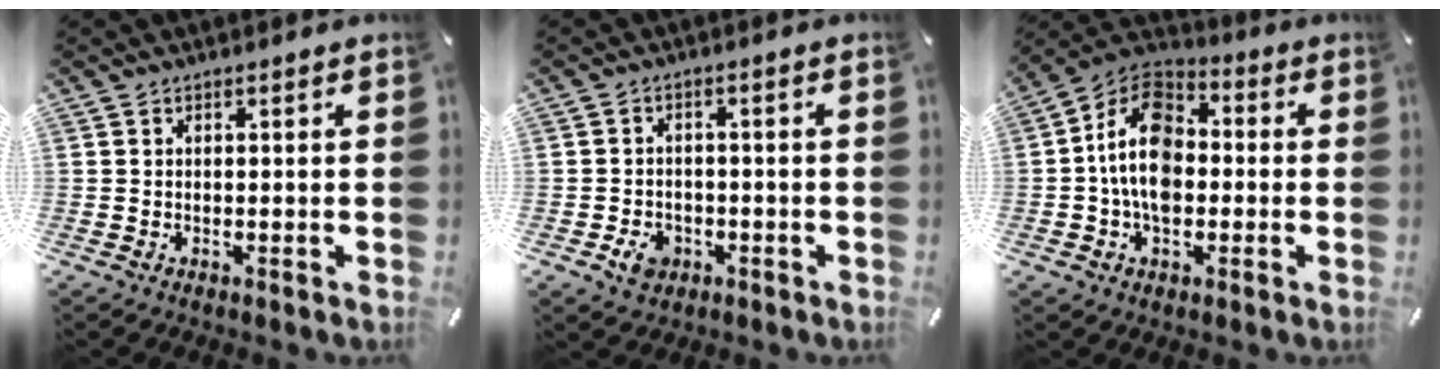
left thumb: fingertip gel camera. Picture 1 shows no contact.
{"total": 4.6, "force": [-2.2, 3.6, 1.9], "torque": [-0.034, 0.004, -0.041]}
{"total": 13.8, "force": [-1.8, 9.7, 9.6], "torque": [-0.194, 0.015, -0.038]}